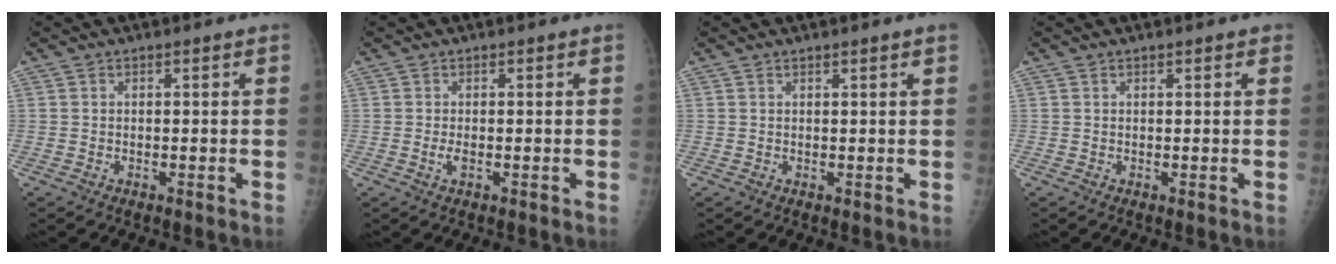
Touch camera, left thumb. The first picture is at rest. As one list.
[{"total": 1.3, "force": [-0.2, 0.5, 1.2], "torque": [-0.029, -0.002, -0.005]}, {"total": 1.4, "force": [1.0, -0.2, 1.0], "torque": [-0.013, -0.001, 0.015]}, {"total": 1.0, "force": [0.7, 0.4, 0.6], "torque": [-0.005, -0.001, 0.007]}]